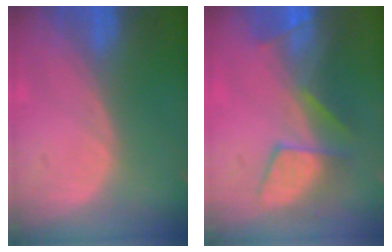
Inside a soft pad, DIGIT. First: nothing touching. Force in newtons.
{"total": 7.8, "press": 7.5, "slide": 1.8}